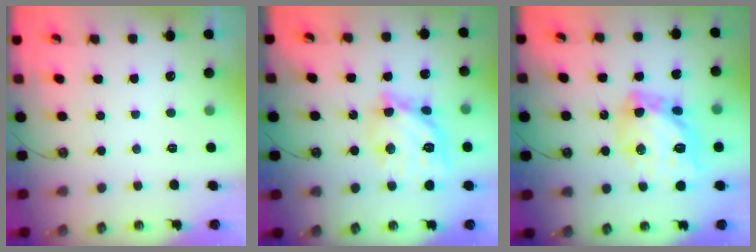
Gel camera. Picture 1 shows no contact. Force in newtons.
{"total": 15.0, "press": 15.0, "slide": 1.3}
{"total": 16.8, "press": 16.8, "slide": 1.6}